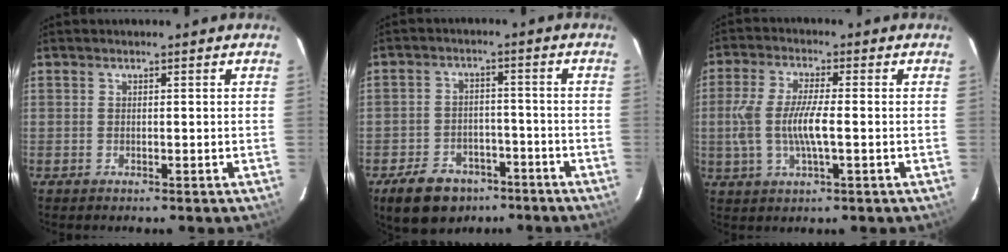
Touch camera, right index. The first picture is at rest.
{"total": 11.7, "force": [-7.7, 7.5, 4.7], "torque": [-0.122, 0.014, -0.106]}
{"total": 8.8, "force": [-1.0, 2.0, 8.5], "torque": [-0.171, -0.001, -0.020]}